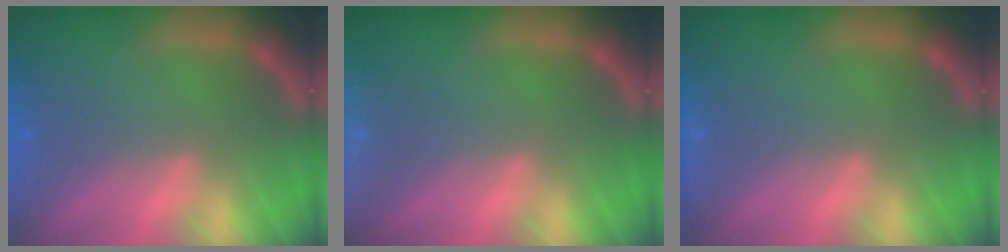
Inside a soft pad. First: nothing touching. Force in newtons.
{"total": 9.0}
{"total": 0.9}